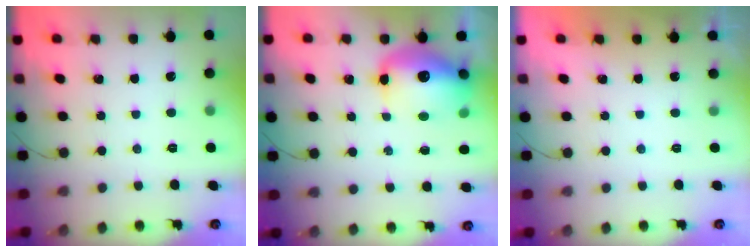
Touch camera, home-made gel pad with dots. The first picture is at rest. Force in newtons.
{"total": 15.6, "press": 15.1, "slide": 3.7}
{"total": 0.6, "press": 0.2, "slide": 0.5}